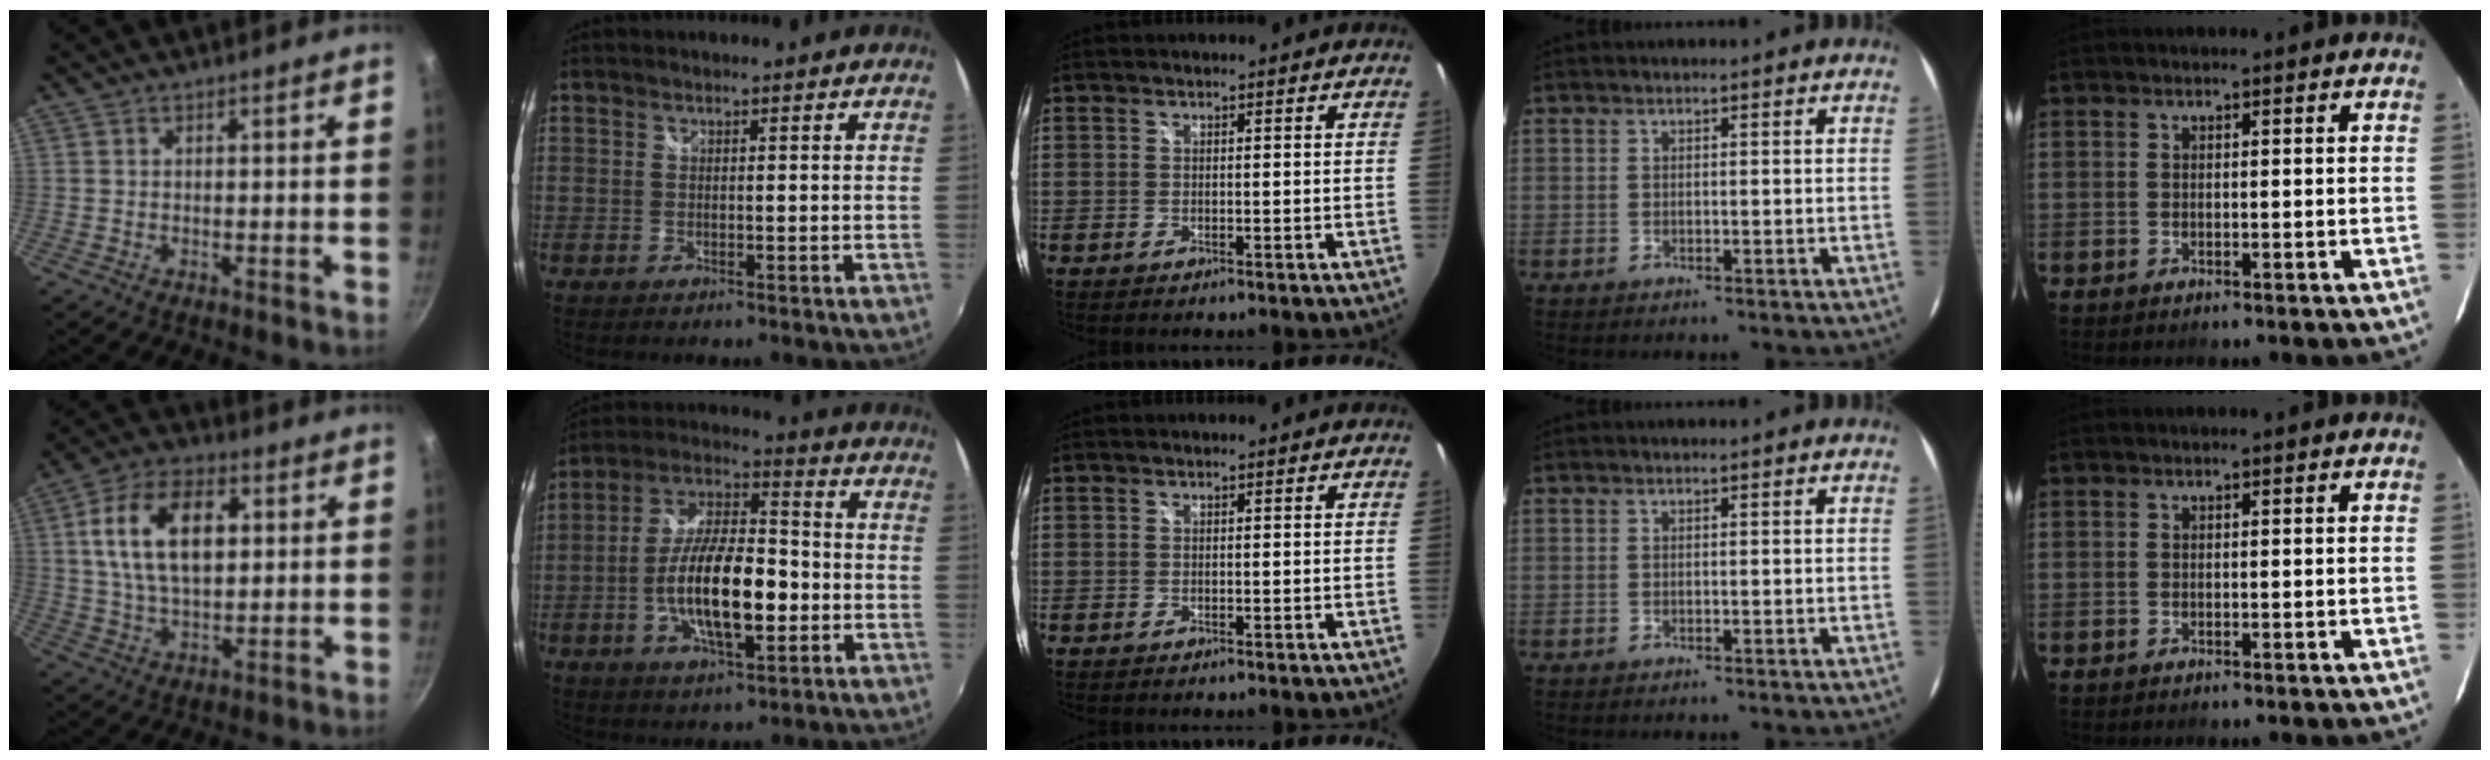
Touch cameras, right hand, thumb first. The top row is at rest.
{"thumb": {"total": 15.4, "force": [3.3, 9.1, 12.0], "torque": [-0.197, 0.006, 0.054]}, "index": {"total": 16.1, "force": [-3.7, 5.8, 14.5], "torque": [-0.276, 0.005, -0.066]}}